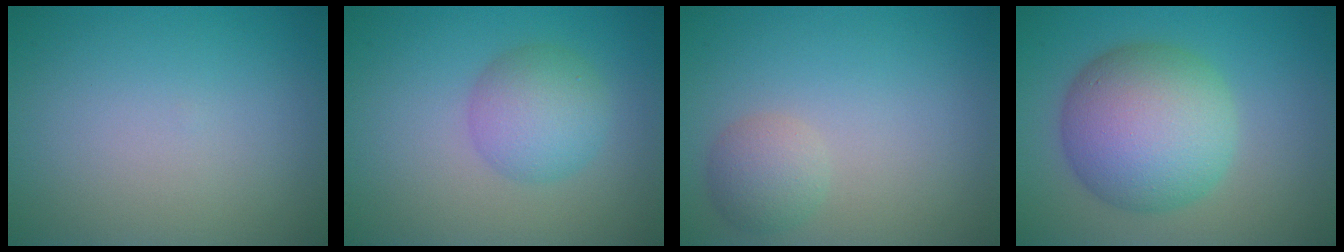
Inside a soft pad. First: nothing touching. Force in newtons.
{"total": 4.0, "press": 4.0, "slide": 0.1}
{"total": 2.3, "press": 2.3, "slide": 0.2}
{"total": 9.2, "press": 9.2, "slide": 0.2}